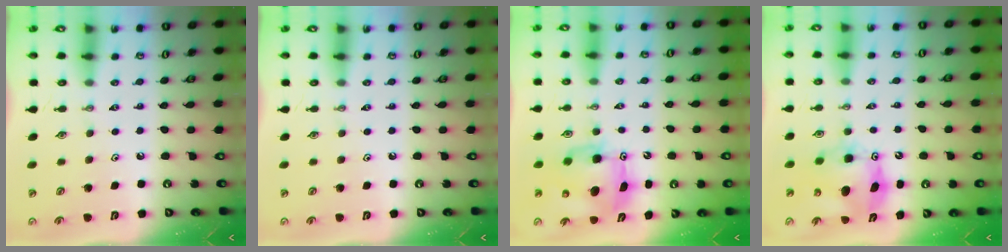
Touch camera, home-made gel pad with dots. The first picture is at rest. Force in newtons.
{"total": 0.0}
{"total": 8.6, "press": 8.6, "slide": 1.0}
{"total": 10.6, "press": 10.5, "slide": 0.9}